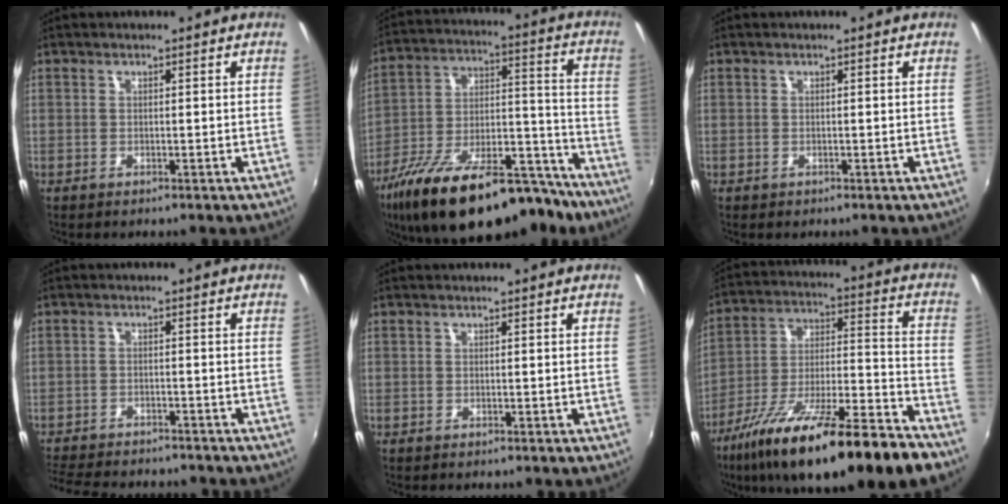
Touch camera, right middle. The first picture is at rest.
{"total": 28.4, "force": [-20.1, 10.9, 16.9], "torque": [-0.283, -0.008, -0.296]}
{"total": 0.0}
{"total": 12.2, "force": [-10.9, 3.2, 4.6], "torque": [-0.115, -0.018, -0.170]}
{"total": 0.0}
{"total": 24.6, "force": [-16.7, 3.8, 17.7], "torque": [-0.293, -0.039, -0.276]}